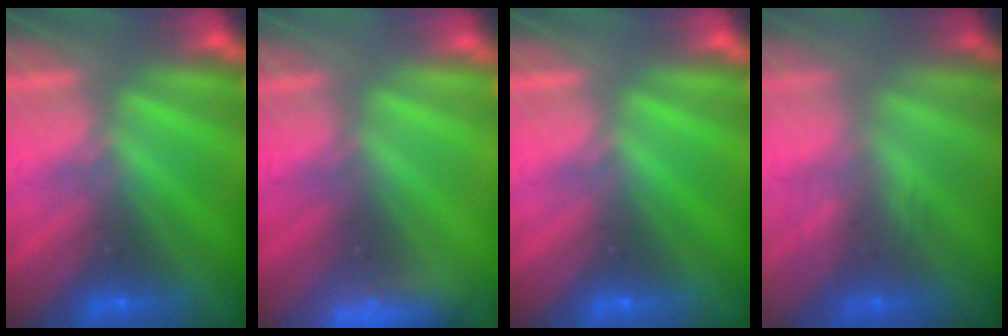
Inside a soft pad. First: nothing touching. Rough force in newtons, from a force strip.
{"total": 3.3}
{"total": 0.0}
{"total": 2.9}